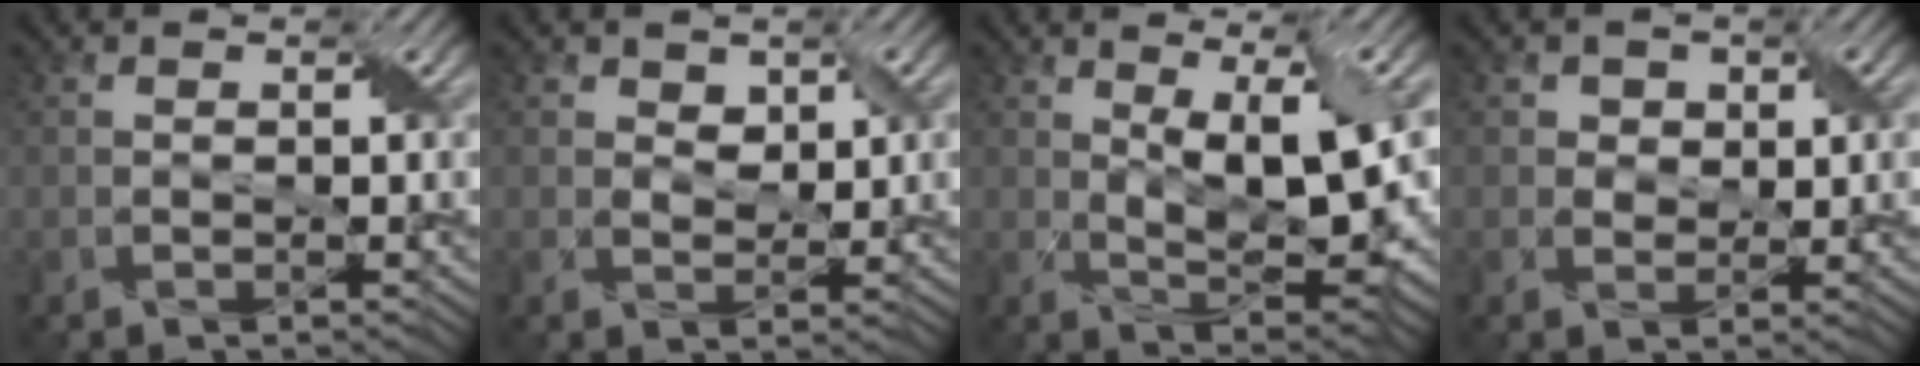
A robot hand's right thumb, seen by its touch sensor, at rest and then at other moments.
{"total": 2.9, "force": [1.5, 1.8, 1.8], "torque": [-0.041, -0.001, 0.026]}
{"total": 9.3, "force": [2.4, 2.8, 8.6], "torque": [-0.157, 0.000, 0.043]}
{"total": 2.9, "force": [1.2, 2.4, 1.3], "torque": [-0.025, -0.002, 0.011]}